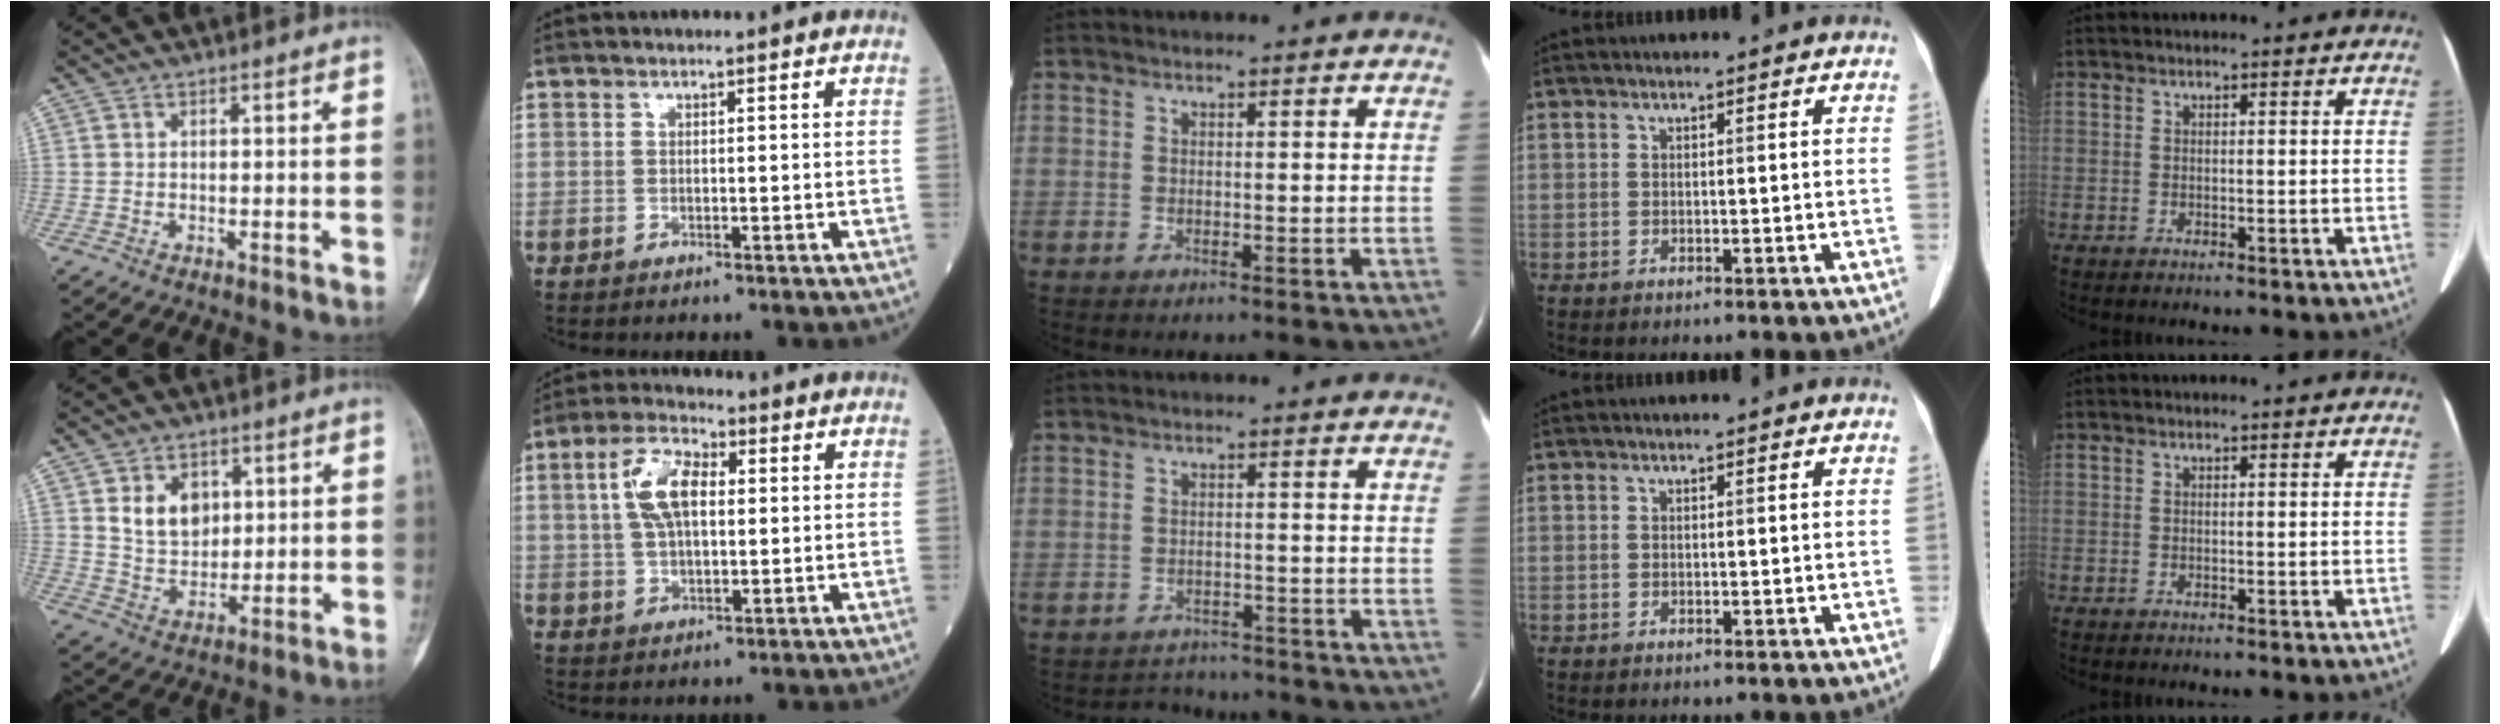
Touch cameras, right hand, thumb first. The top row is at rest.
{"thumb": {"total": 8.5, "force": [2.7, 6.2, 5.1], "torque": [-0.054, -0.019, 0.056]}, "index": {"total": 8.3, "force": [1.9, 3.6, 7.2], "torque": [-0.149, 0.019, 0.037]}, "middle": {"total": 4.0, "force": [-3.8, 1.2, -0.8], "torque": [0.005, 0.008, -0.056]}}